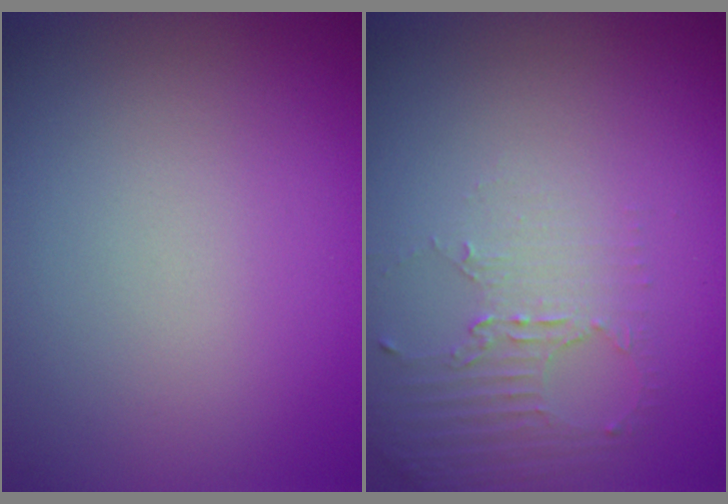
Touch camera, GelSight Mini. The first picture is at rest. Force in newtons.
{"total": 2.6, "press": 2.0, "slide": 1.7}